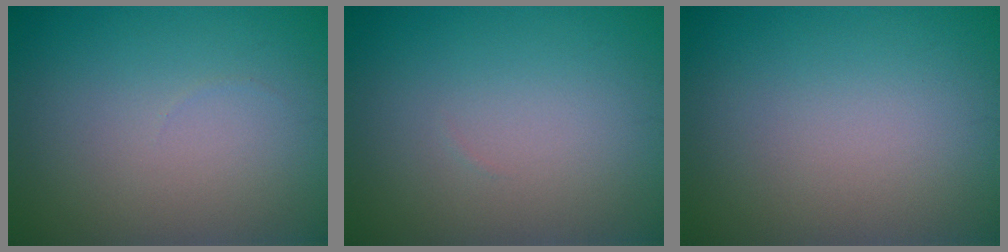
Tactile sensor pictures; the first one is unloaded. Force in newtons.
{"total": 0.0}
{"total": 0.0}